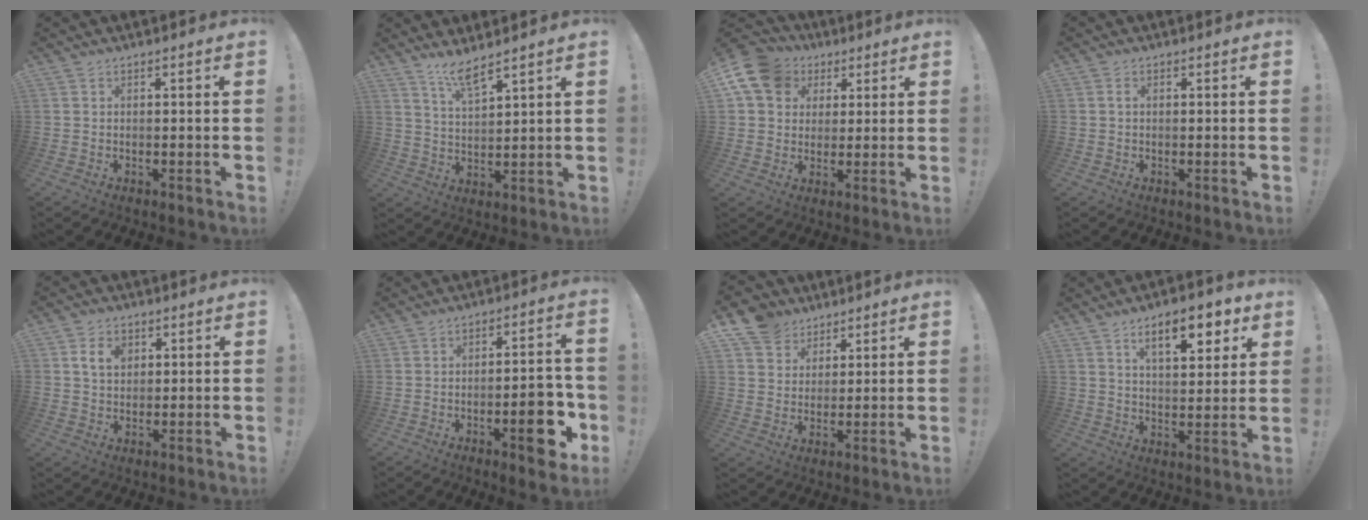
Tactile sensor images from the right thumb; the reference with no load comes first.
{"total": 6.8, "force": [5.6, 1.1, 3.7], "torque": [-0.077, -0.031, 0.101]}
{"total": 13.2, "force": [5.3, 10.5, 6.0], "torque": [-0.101, -0.022, 0.106]}
{"total": 0.9, "force": [0.2, 0.4, 0.8], "torque": [-0.022, 0.004, 0.005]}
{"total": 6.1, "force": [2.0, 4.4, 3.8], "torque": [-0.061, 0.006, 0.035]}
{"total": 12.0, "force": [-4.4, 4.0, 10.5], "torque": [-0.127, 0.015, -0.063]}
{"total": 9.0, "force": [6.0, 6.5, 1.5], "torque": [-0.024, -0.044, 0.120]}
{"total": 12.2, "force": [6.7, 4.6, 9.2], "torque": [-0.131, -0.025, 0.109]}